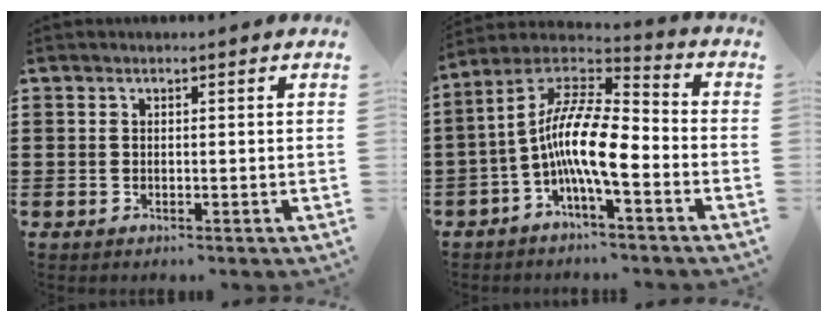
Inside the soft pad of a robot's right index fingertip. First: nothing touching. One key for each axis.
{"total": 12.2, "fx": -2.9, "fy": 3.4, "fz": 11.4, "tx": -0.243, "ty": -0.016, "tz": -0.060}